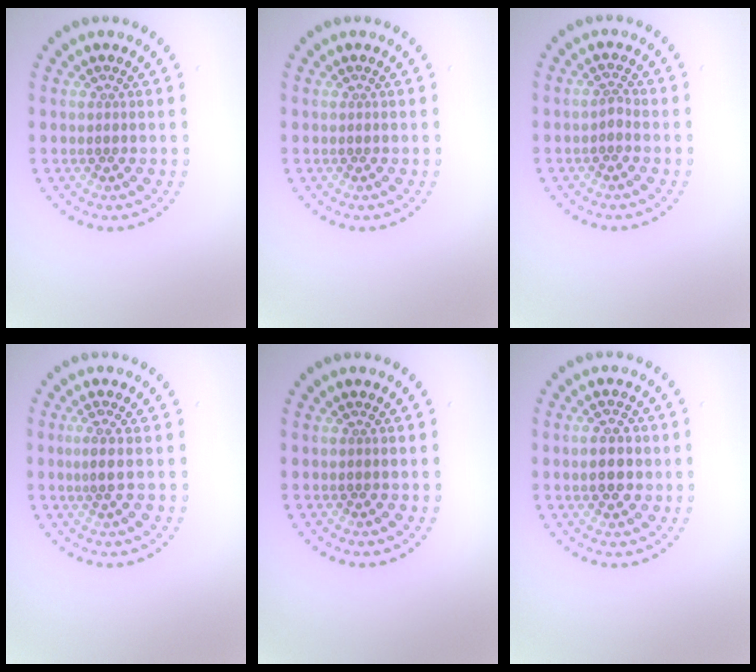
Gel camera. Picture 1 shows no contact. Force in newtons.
{"total": 0.0}
{"total": 0.9, "press": 0.7, "slide": 0.6}
{"total": 1.6, "press": 1.3, "slide": 0.9}
{"total": 0.0}
{"total": 3.1, "press": 3.1, "slide": 0.1}